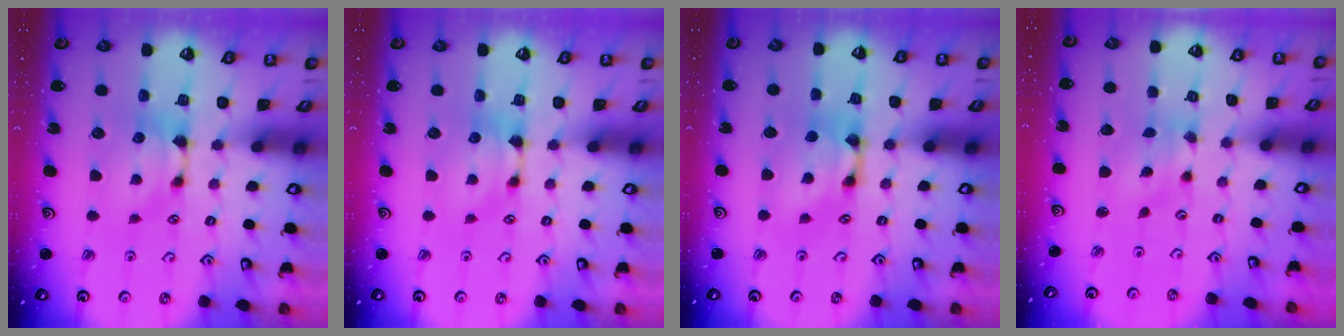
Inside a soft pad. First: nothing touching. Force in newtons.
{"total": 0.0}
{"total": 2.6, "press": 2.6, "slide": 0.2}
{"total": 1.7, "press": 1.3, "slide": 1.0}